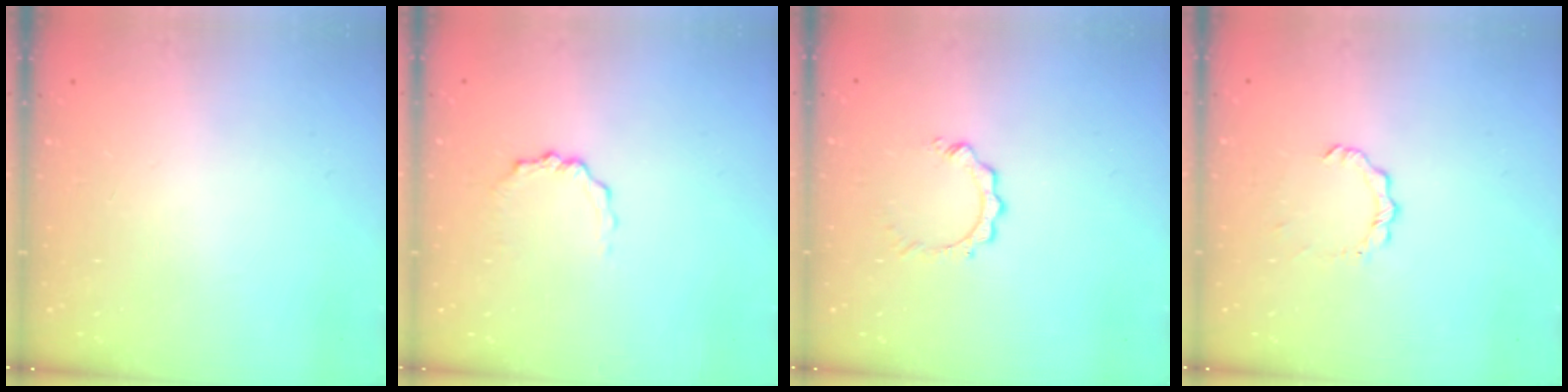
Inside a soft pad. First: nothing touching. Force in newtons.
{"total": 2.4, "press": 2.4, "slide": 0.3}
{"total": 2.9, "press": 2.9, "slide": 0.3}
{"total": 3.7, "press": 3.6, "slide": 0.4}